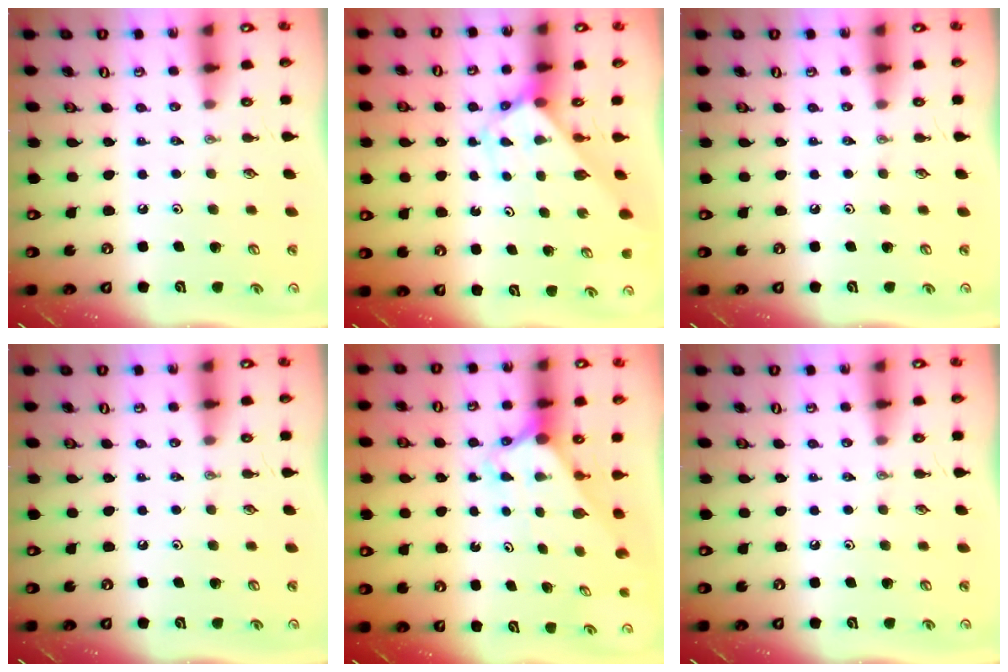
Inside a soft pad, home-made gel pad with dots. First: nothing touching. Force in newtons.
{"total": 2.7, "press": 2.7, "slide": 0.1}
{"total": 0.0}
{"total": 0.0}
{"total": 2.7, "press": 2.7, "slide": 0.1}
{"total": 0.0}